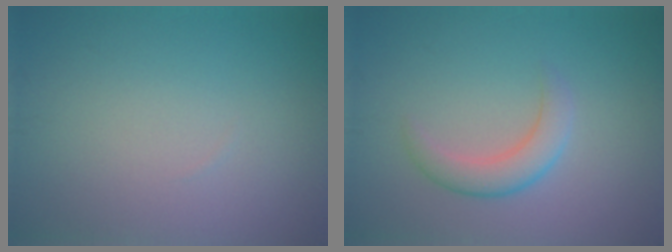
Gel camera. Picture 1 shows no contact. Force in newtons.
{"total": 2.9, "press": 2.9, "slide": 0.2}